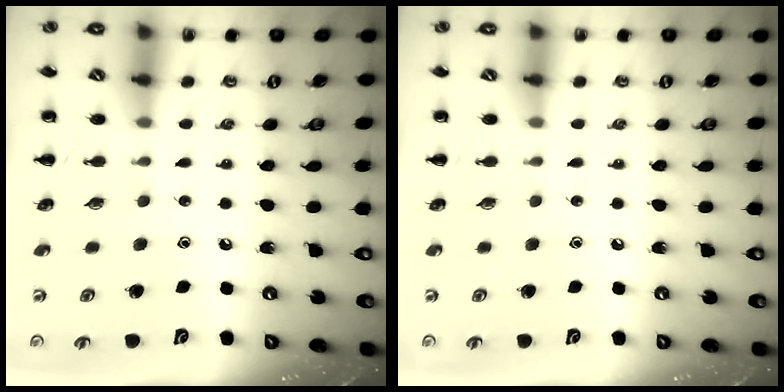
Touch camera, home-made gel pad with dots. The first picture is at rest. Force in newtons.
{"total": 0.0}